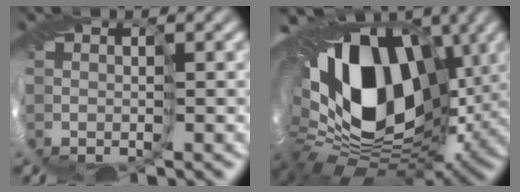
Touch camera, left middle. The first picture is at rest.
{"total": 19.6, "force": [3.6, 13.2, 14.1], "torque": [-0.249, -0.011, 0.063]}